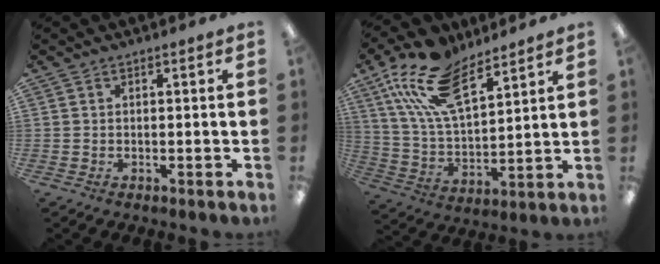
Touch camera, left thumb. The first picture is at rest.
{"total": 18.5, "force": [11.9, 8.4, 11.5], "torque": [-0.237, -0.043, 0.216]}